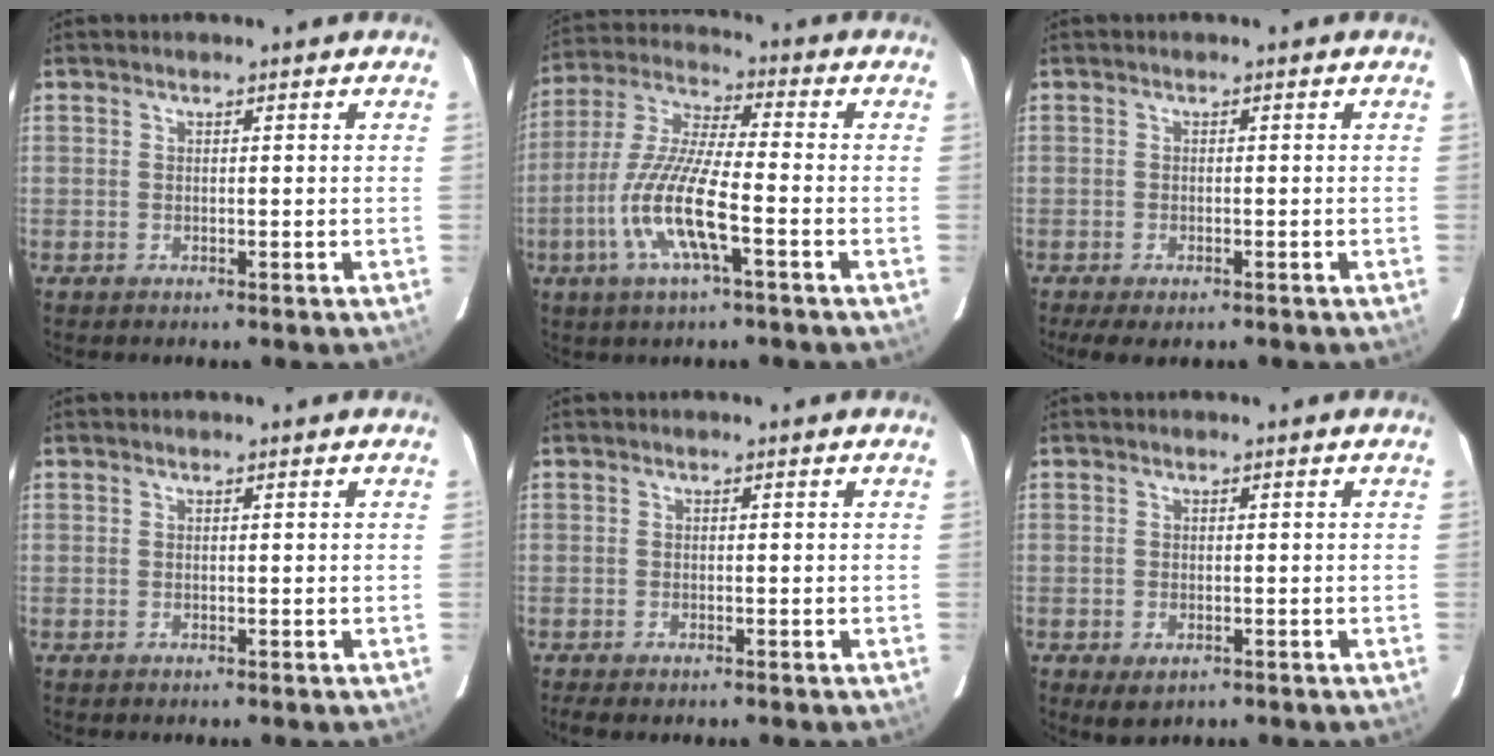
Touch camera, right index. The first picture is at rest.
{"total": 13.4, "force": [-4.9, 2.1, 12.2], "torque": [-0.258, -0.008, -0.099]}
{"total": 4.7, "force": [-3.4, 1.6, 2.8], "torque": [-0.063, -0.020, -0.055]}
{"total": 0.0}
{"total": 2.2, "force": [-1.8, 0.6, 1.2], "torque": [-0.027, -0.009, -0.031]}
{"total": 2.9, "force": [-1.3, 1.9, 1.8], "torque": [-0.032, -0.009, -0.018]}